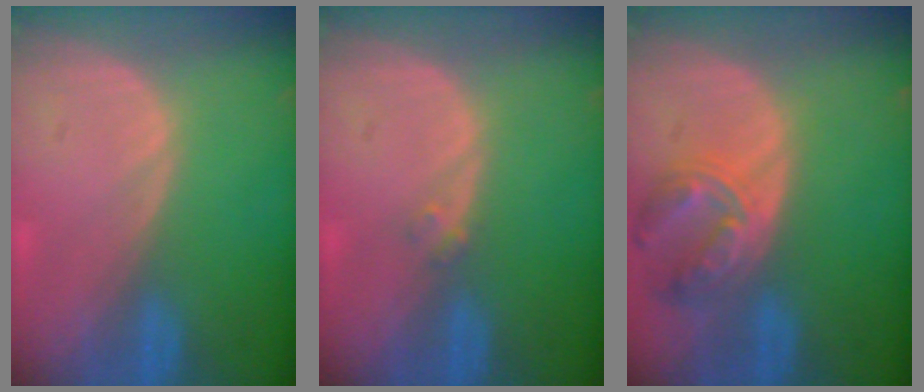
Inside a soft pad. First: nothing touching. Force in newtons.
{"total": 1.2, "press": 1.1, "slide": 0.6}
{"total": 7.6, "press": 6.7, "slide": 3.7}